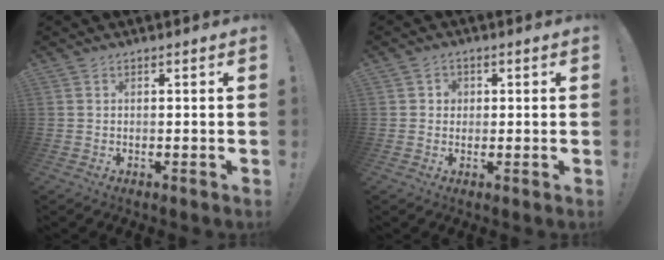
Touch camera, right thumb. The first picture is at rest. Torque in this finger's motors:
{"motor_torque": [0.02, 0.16, 0.25, -0.12, -0.01]}